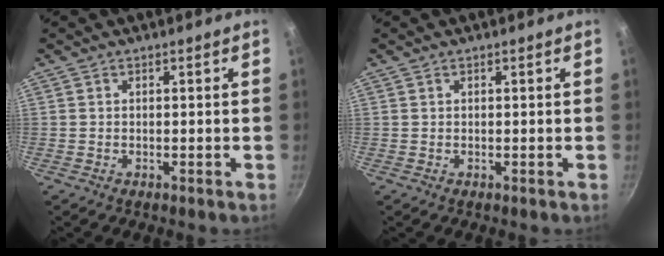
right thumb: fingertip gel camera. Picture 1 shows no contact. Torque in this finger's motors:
{"motor_torque": [0.00, 0.00, 0.00, 0.00, 0.02]}